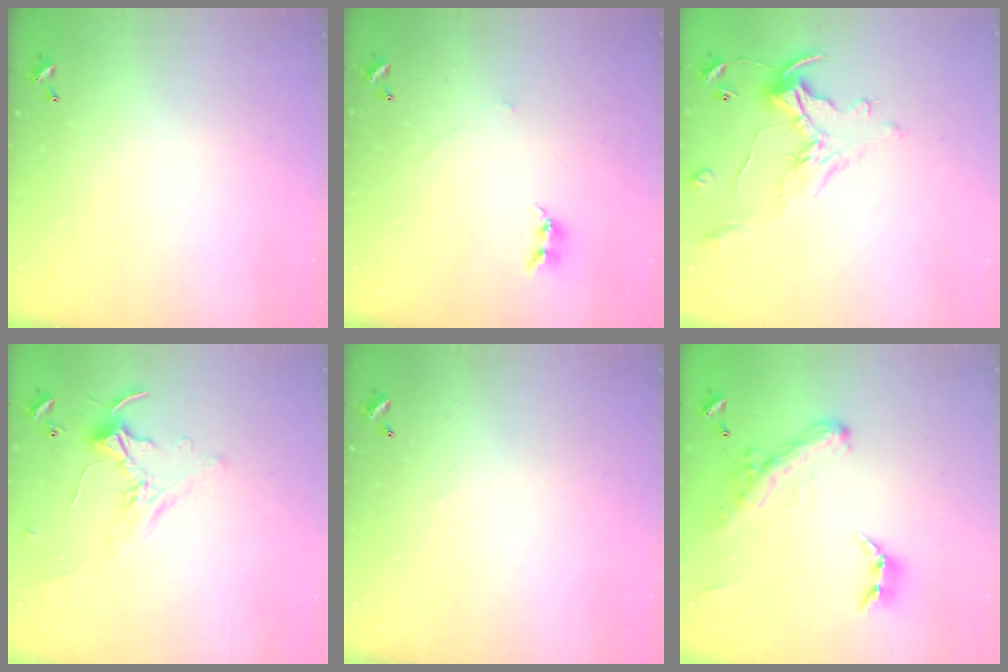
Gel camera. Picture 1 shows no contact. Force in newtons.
{"total": 2.7, "press": 2.7, "slide": 0.3}
{"total": 1.8, "press": 1.5, "slide": 1.1}
{"total": 0.9, "press": 0.8, "slide": 0.4}
{"total": 4.0, "press": 3.9, "slide": 0.3}
{"total": 5.9, "press": 5.8, "slide": 1.4}